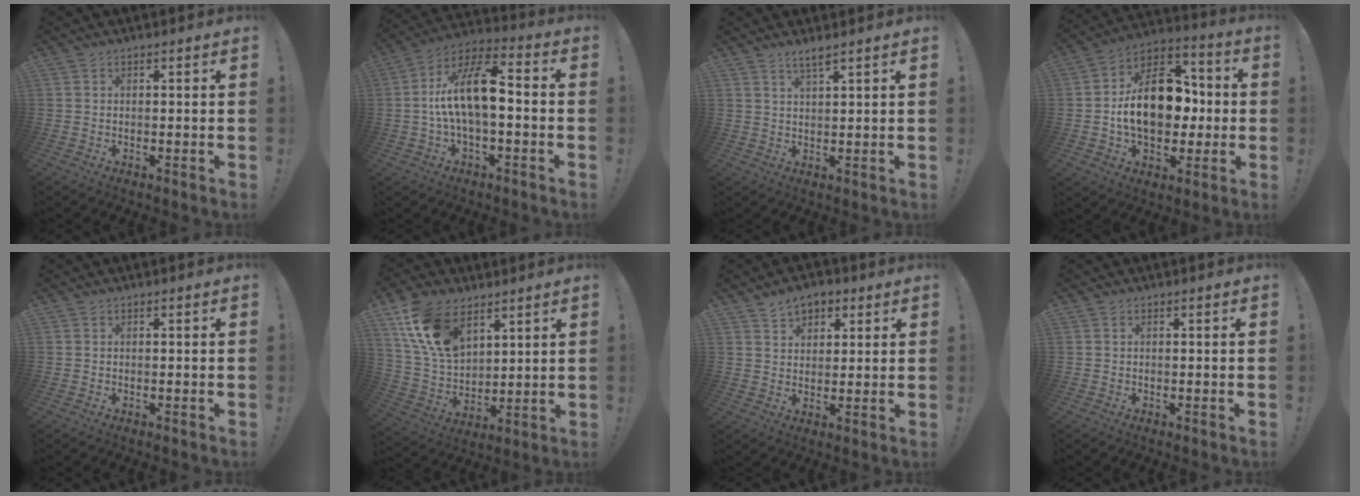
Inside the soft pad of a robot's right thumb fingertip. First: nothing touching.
{"total": 15.0, "force": [0.0, 6.4, 13.6], "torque": [-0.234, 0.008, 0.000]}
{"total": 3.1, "force": [2.5, 0.2, 1.9], "torque": [-0.041, -0.009, 0.044]}
{"total": 19.6, "force": [-0.8, 13.3, 14.5], "torque": [-0.230, 0.020, -0.004]}
{"total": 0.0}
{"total": 17.1, "force": [9.0, 10.6, 10.1], "torque": [-0.203, -0.037, 0.174]}
{"total": 6.3, "force": [4.0, 4.4, 2.2], "torque": [-0.035, -0.014, 0.074]}
{"total": 0.0}